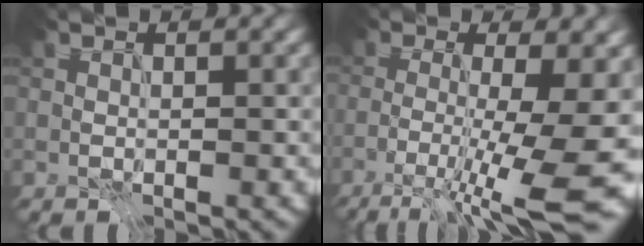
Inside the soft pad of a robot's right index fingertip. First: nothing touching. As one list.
[{"total": 11.5, "force": [-2.5, 2.6, 10.9], "torque": [-0.134, -0.009, -0.034]}]